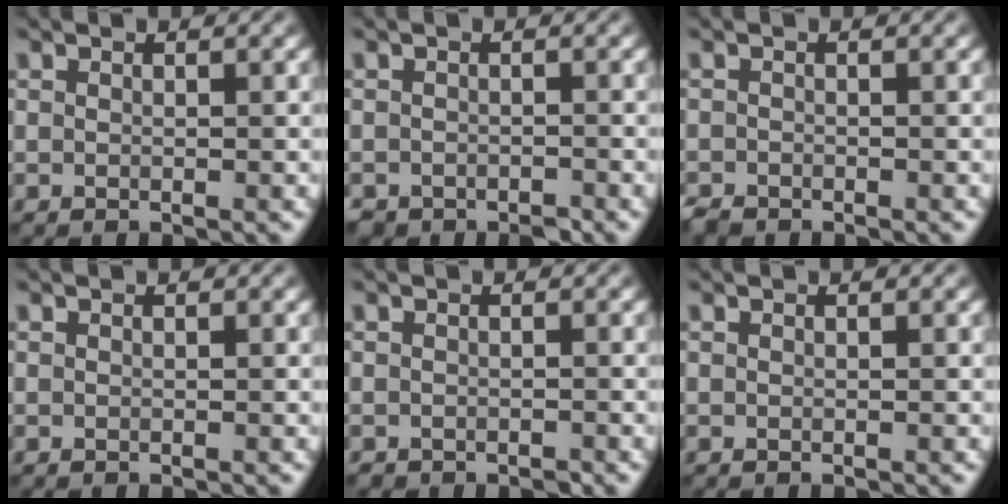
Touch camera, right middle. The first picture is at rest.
{"total": 1.8, "force": [-1.7, 0.6, 0.1], "torque": [0.001, -0.002, -0.026]}
{"total": 1.0, "force": [-1.0, 0.3, 0.1], "torque": [-0.001, -0.003, -0.023]}
{"total": 0.0}
{"total": 0.8, "force": [-0.8, 0.2, 0.0], "torque": [0.001, -0.004, -0.013]}
{"total": 0.0}